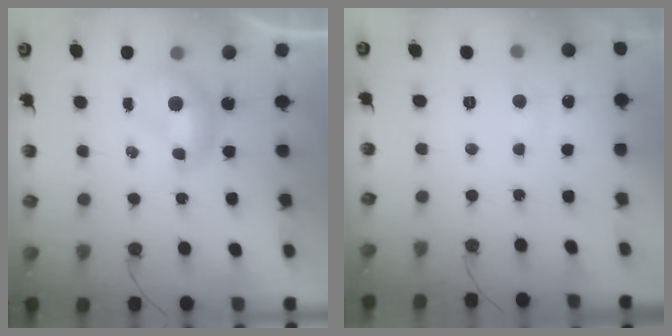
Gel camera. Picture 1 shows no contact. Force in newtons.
{"total": 1.1, "press": 0.8, "slide": 0.8}